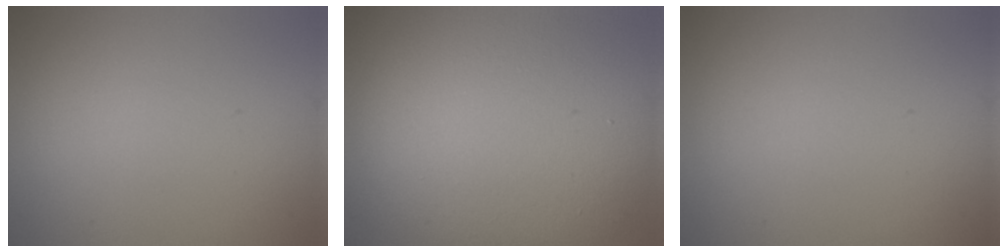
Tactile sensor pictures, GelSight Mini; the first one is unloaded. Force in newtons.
{"total": 15.6, "press": 15.6, "slide": 1.1}
{"total": 0.0}